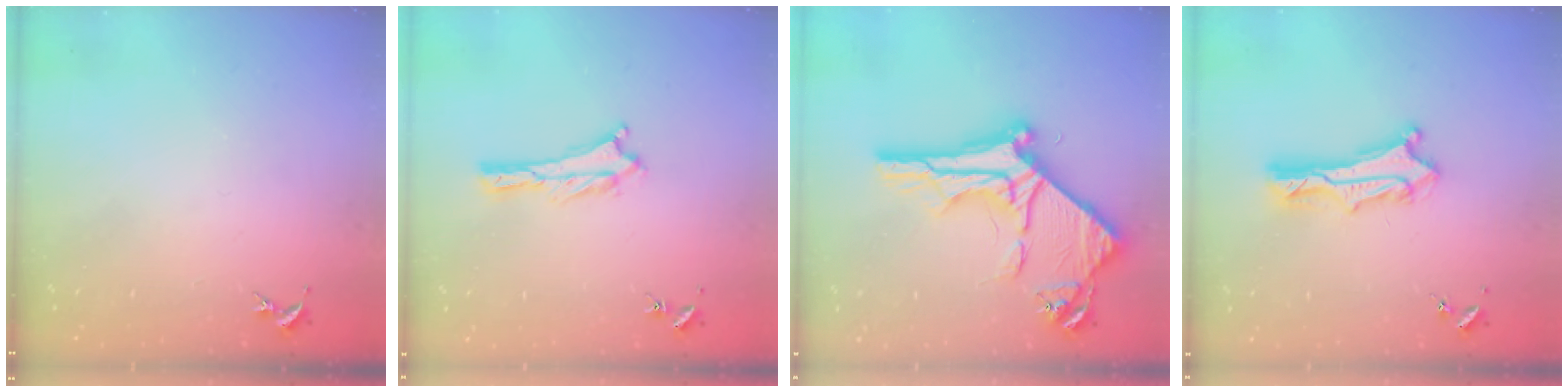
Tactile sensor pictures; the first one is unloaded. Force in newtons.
{"total": 0.0}
{"total": 10.7, "press": 10.6, "slide": 1.2}
{"total": 4.7, "press": 4.6, "slide": 0.3}